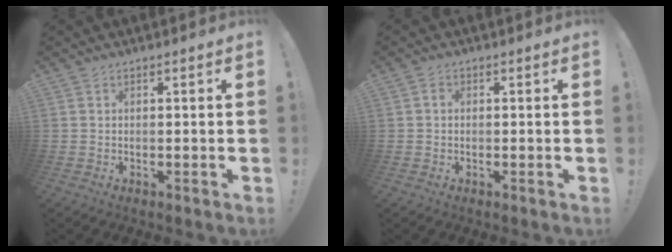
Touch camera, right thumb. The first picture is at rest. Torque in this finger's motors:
{"motor_torque": [0.03, 0.26, 0.04, 0.06, -0.02]}